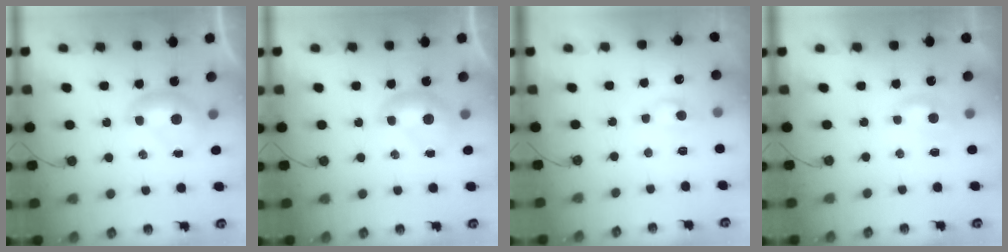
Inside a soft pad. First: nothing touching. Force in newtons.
{"total": 0.0}
{"total": 1.7, "press": 1.6, "slide": 0.6}
{"total": 1.2, "press": 1.2, "slide": 0.4}